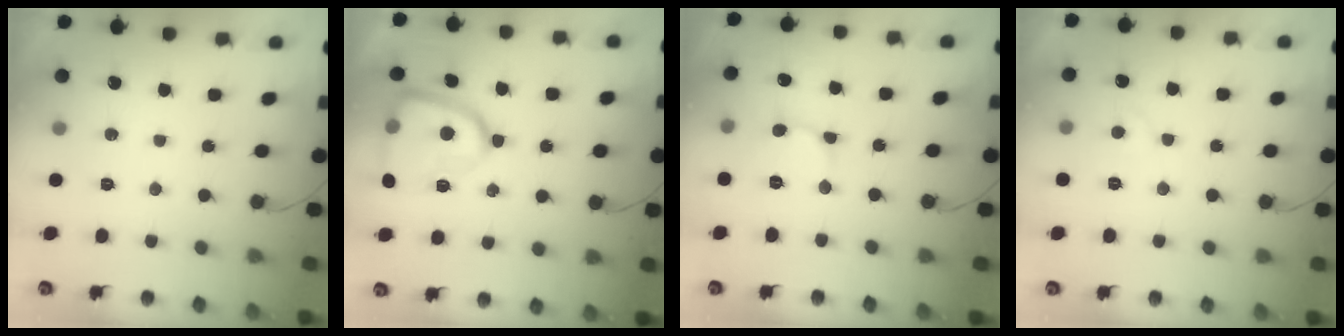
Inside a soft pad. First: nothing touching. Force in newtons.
{"total": 15.7, "press": 15.7, "slide": 1.3}
{"total": 2.1, "press": 2.1, "slide": 0.2}
{"total": 4.5, "press": 4.5, "slide": 0.4}